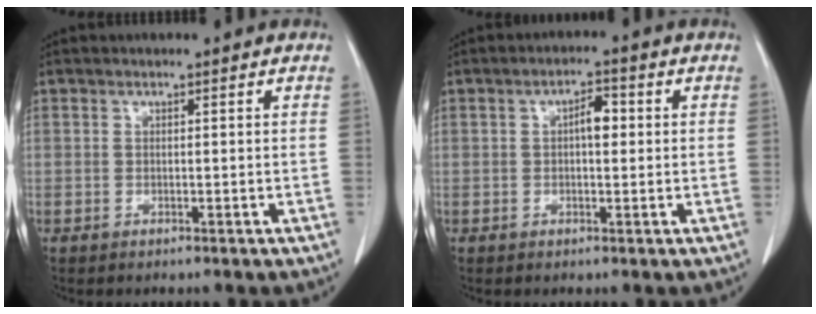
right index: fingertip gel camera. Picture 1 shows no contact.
{"total": 3.2, "force": [0.4, 1.3, 2.9], "torque": [-0.047, 0.009, 0.004]}